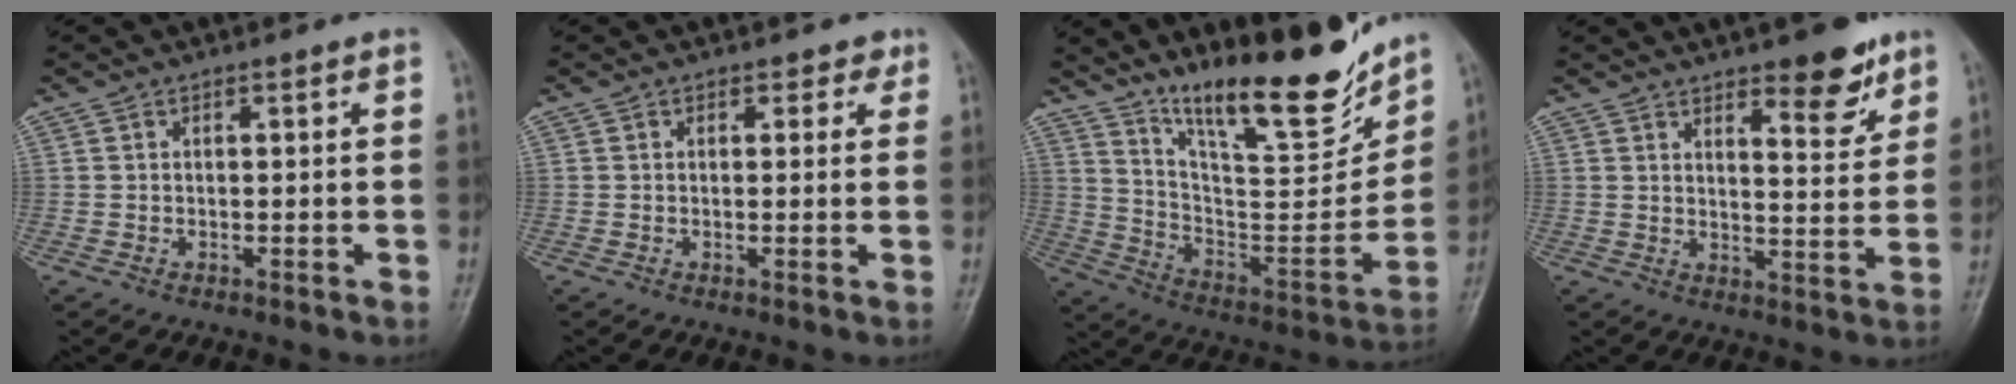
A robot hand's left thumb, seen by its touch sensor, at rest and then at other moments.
{"total": 1.8, "force": [1.1, 1.4, 0.6], "torque": [0.013, -0.002, 0.007]}
{"total": 20.6, "force": [15.9, 4.5, 12.3], "torque": [-0.152, -0.101, 0.273]}
{"total": 9.3, "force": [6.1, 3.1, 6.3], "torque": [-0.063, -0.041, 0.086]}